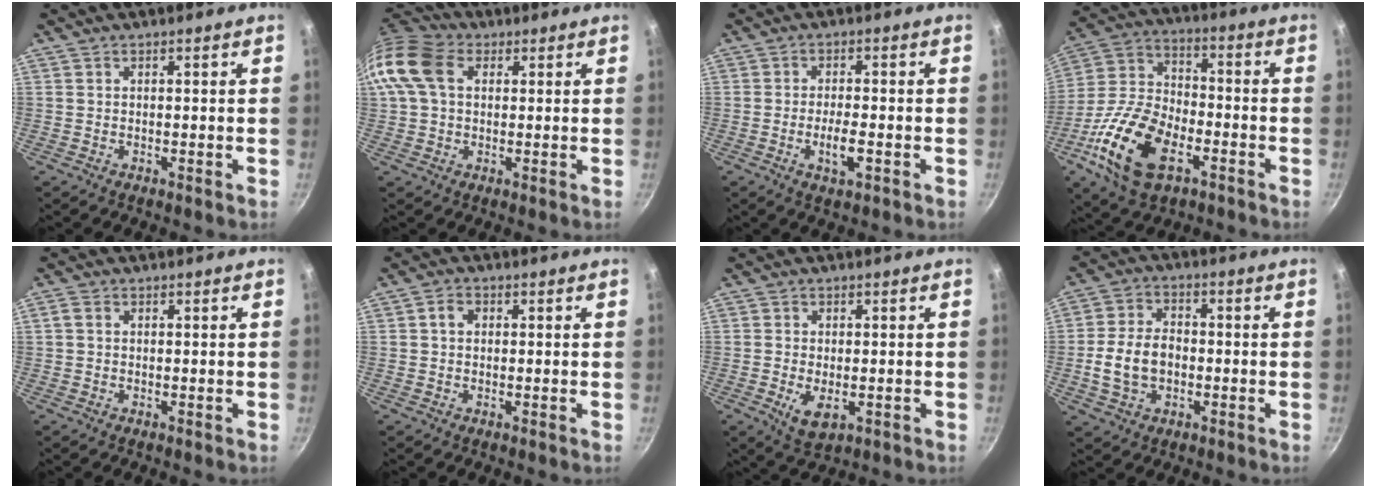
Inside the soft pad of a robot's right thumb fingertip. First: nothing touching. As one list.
[{"total": 11.5, "force": [2.7, 8.1, 7.7], "torque": [-0.145, 0.021, 0.033]}, {"total": 4.6, "force": [-1.6, 1.5, 4.1], "torque": [-0.069, 0.006, -0.027]}, {"total": 19.6, "force": [-8.1, 10.9, 14.1], "torque": [-0.268, 0.032, -0.158]}, {"total": 1.3, "force": [0.3, 1.0, 0.8], "torque": [-0.017, 0.005, 0.004]}, {"total": 2.3, "force": [0.4, 1.8, 1.3], "torque": [-0.018, 0.005, 0.004]}, {"total": 5.0, "force": [-1.1, 2.8, 3.9], "torque": [-0.066, -0.012, -0.011]}, {"total": 9.4, "force": [-1.6, 6.7, 6.5], "torque": [-0.107, 0.020, -0.033]}]